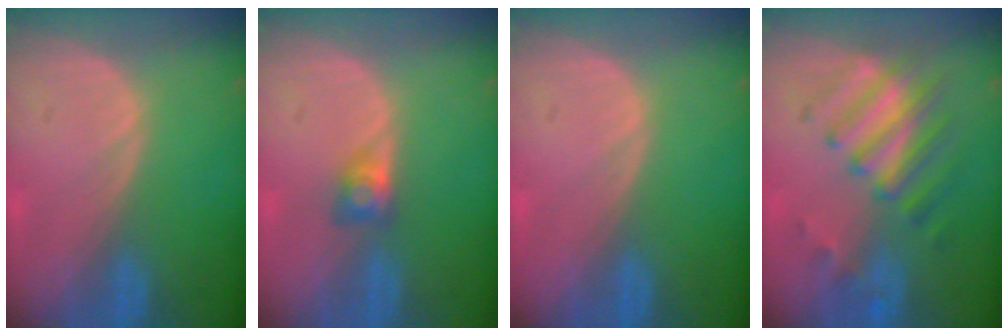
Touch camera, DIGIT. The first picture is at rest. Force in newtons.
{"total": 2.7, "press": 2.5, "slide": 1.1}
{"total": 0.0}
{"total": 7.8, "press": 7.3, "slide": 2.6}